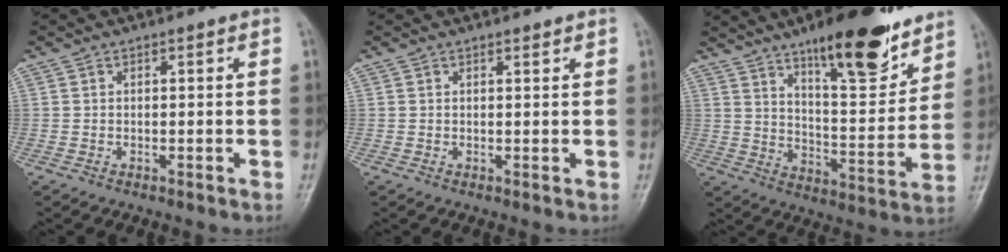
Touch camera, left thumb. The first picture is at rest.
{"total": 0.9, "force": [0.8, 0.1, 0.3], "torque": [-0.006, -0.007, 0.013]}
{"total": 18.1, "force": [12.5, 5.2, 12.1], "torque": [-0.142, -0.077, 0.198]}